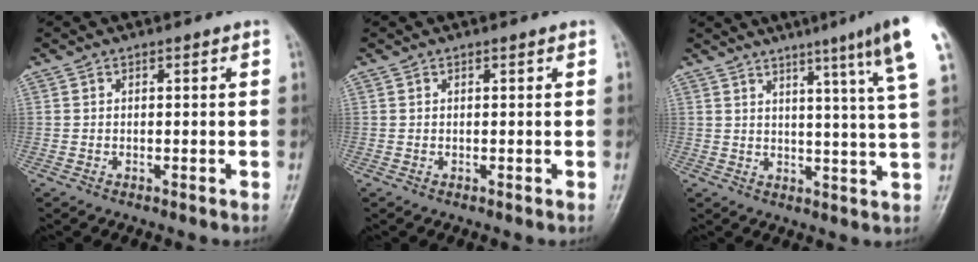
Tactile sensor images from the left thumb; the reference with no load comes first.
{"total": 0.0}
{"total": 12.9, "force": [7.4, -0.8, 10.5], "torque": [-0.143, -0.028, 0.084]}